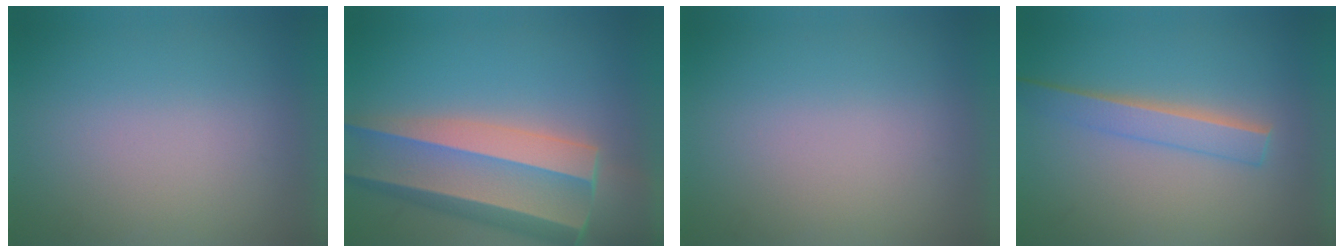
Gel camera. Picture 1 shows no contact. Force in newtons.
{"total": 9.9}
{"total": 0.0}
{"total": 2.2}